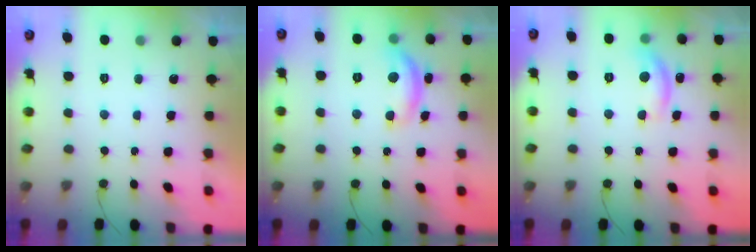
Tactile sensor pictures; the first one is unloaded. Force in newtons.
{"total": 11.3, "press": 11.3, "slide": 0.8}
{"total": 11.0, "press": 11.0, "slide": 0.7}